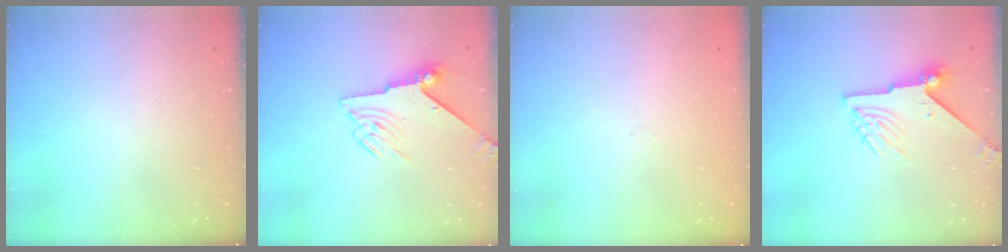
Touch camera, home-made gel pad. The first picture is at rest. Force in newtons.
{"total": 7.0, "press": 6.9, "slide": 1.1}
{"total": 0.9, "press": 0.9, "slide": 0.2}
{"total": 8.4, "press": 8.4, "slide": 0.6}